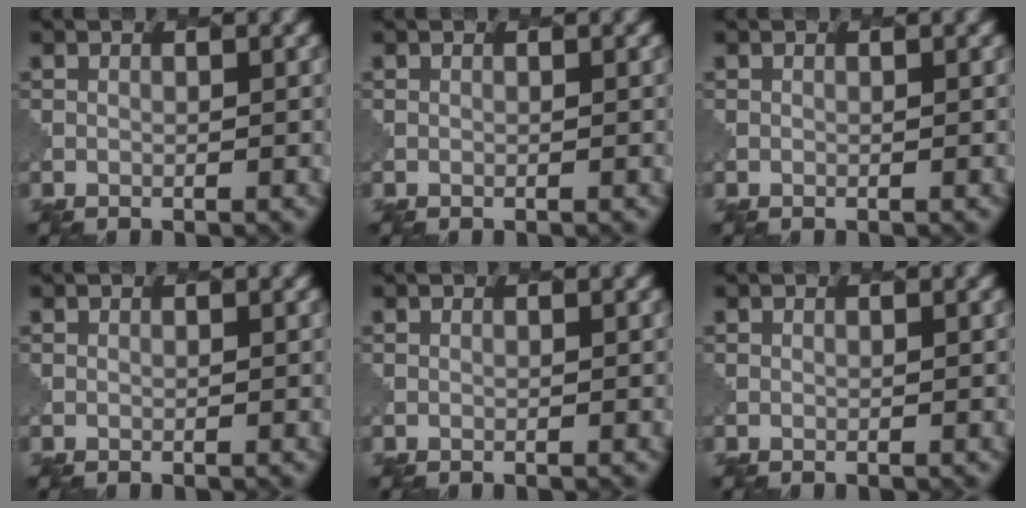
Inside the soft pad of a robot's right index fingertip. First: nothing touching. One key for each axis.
{"total": 0.0}
{"total": 0.0}
{"total": 0.0}
{"total": 0.0}
{"total": 0.0}